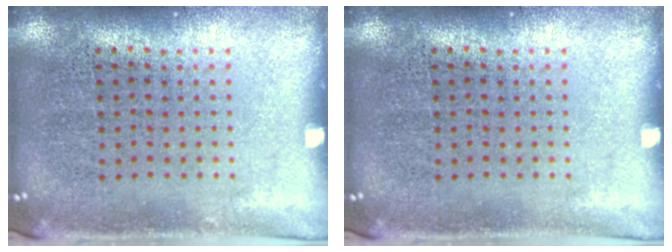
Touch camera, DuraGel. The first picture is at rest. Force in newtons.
{"total": 0.0}